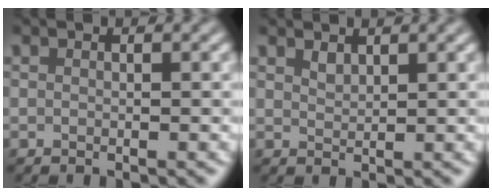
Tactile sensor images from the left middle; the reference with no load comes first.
{"total": 1.0, "force": [0.9, 0.3, 0.3], "torque": [-0.010, 0.000, 0.021]}